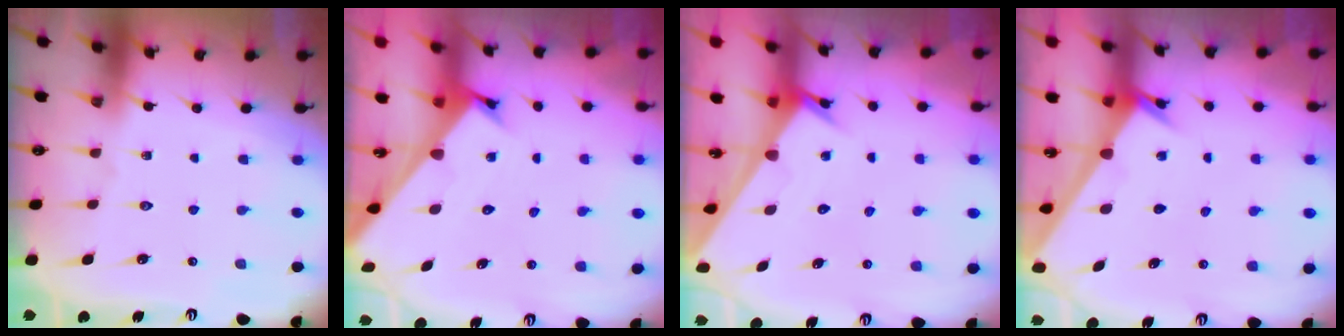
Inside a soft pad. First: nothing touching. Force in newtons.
{"total": 2.3, "press": 2.3, "slide": 0.2}
{"total": 2.5, "press": 2.5, "slide": 0.1}
{"total": 2.5, "press": 2.5, "slide": 0.2}